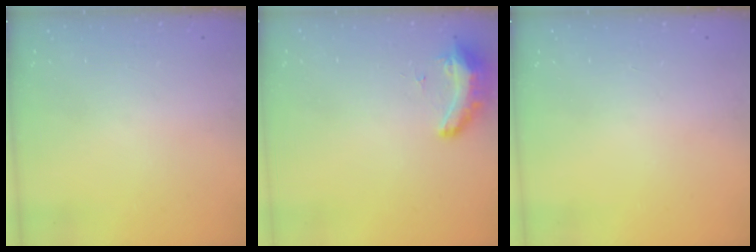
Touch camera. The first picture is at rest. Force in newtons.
{"total": 8.6, "press": 8.5, "slide": 1.2}
{"total": 0.0}